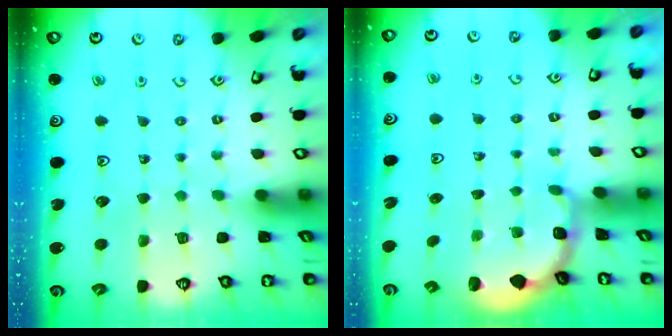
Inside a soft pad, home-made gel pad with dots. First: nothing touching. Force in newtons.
{"total": 1.9, "press": 1.8, "slide": 0.7}